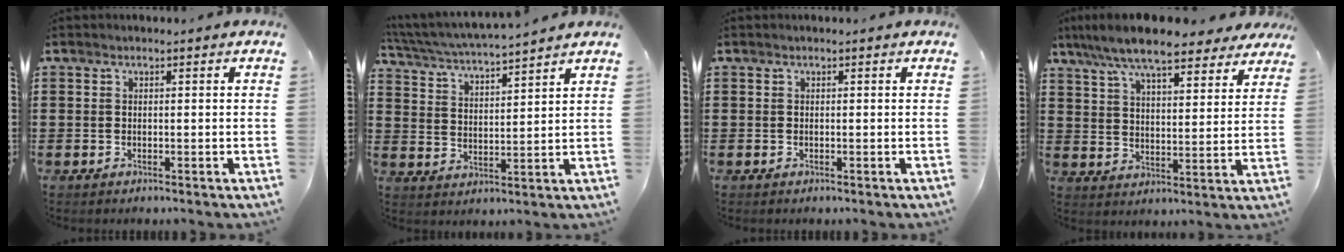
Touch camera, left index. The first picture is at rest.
{"total": 4.4, "force": [4.2, -0.1, 1.1], "torque": [-0.043, -0.027, 0.069]}
{"total": 0.0}
{"total": 9.2, "force": [8.1, 1.3, 4.3], "torque": [-0.113, -0.027, 0.146]}